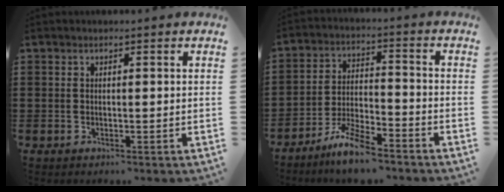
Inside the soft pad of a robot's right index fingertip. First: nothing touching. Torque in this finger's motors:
{"motor_torque": [-0.01, 0.14, 0.17, 0.10]}